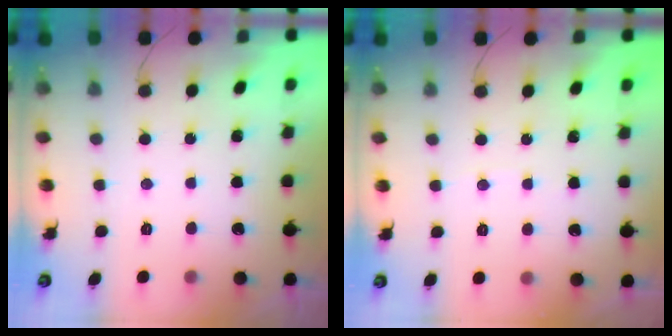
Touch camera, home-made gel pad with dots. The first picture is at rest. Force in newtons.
{"total": 1.6, "press": 1.6, "slide": 0.2}